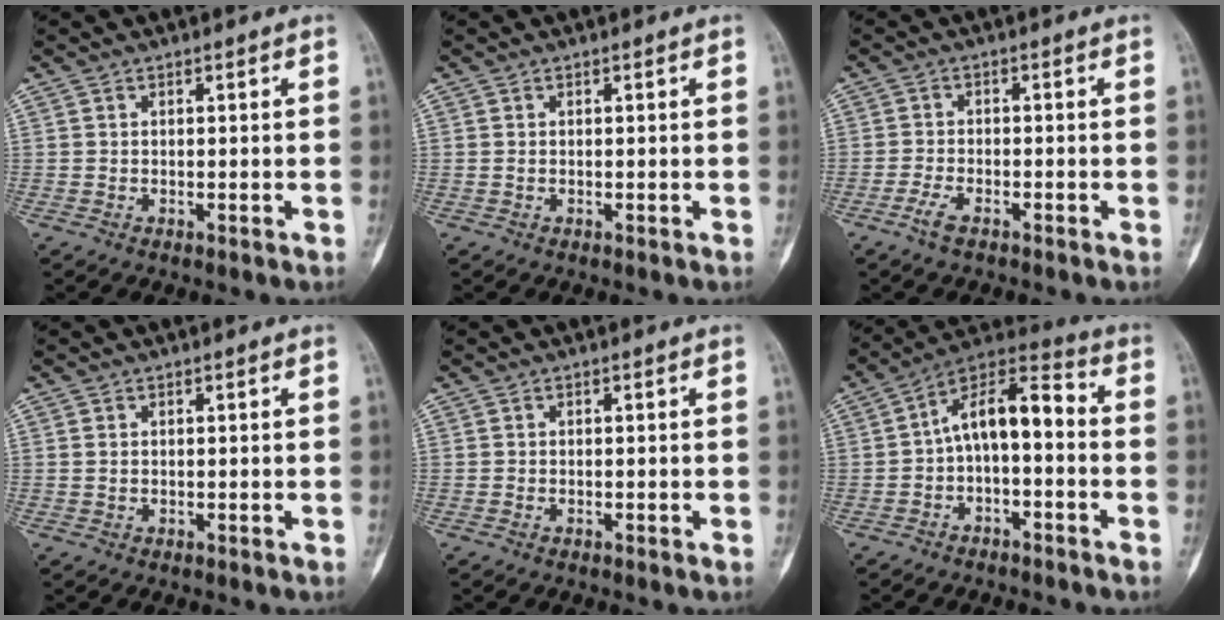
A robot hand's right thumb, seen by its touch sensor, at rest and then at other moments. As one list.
[{"total": 0.0}, {"total": 3.1, "force": [-2.1, 1.2, 1.9], "torque": [-0.042, 0.009, -0.044]}, {"total": 0.6, "force": [0.1, 0.5, 0.4], "torque": [-0.012, 0.000, 0.003]}, {"total": 0.0}, {"total": 11.4, "force": [-1.3, 5.7, 9.7], "torque": [-0.146, 0.058, -0.033]}]